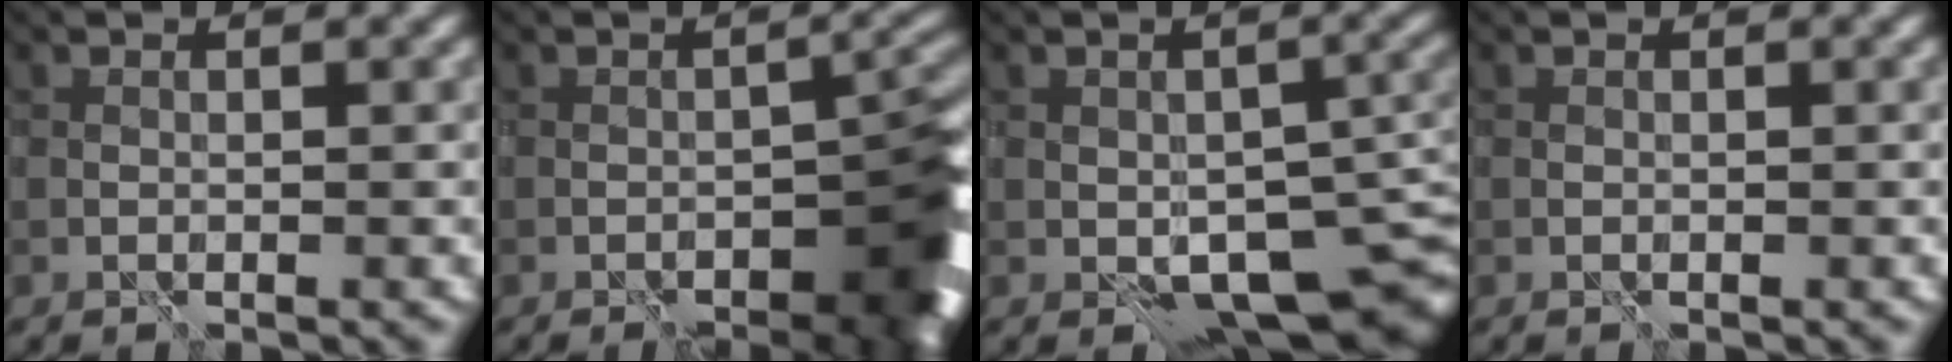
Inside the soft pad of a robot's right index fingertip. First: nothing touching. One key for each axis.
{"total": 8.6, "fx": -4.7, "fy": 3.8, "fz": 6.1, "tx": -0.059, "ty": -0.001, "tz": -0.059}
{"total": 8.8, "fx": -4.0, "fy": 4.7, "fz": 6.3, "tx": -0.074, "ty": -0.020, "tz": -0.049}
{"total": 0.0}